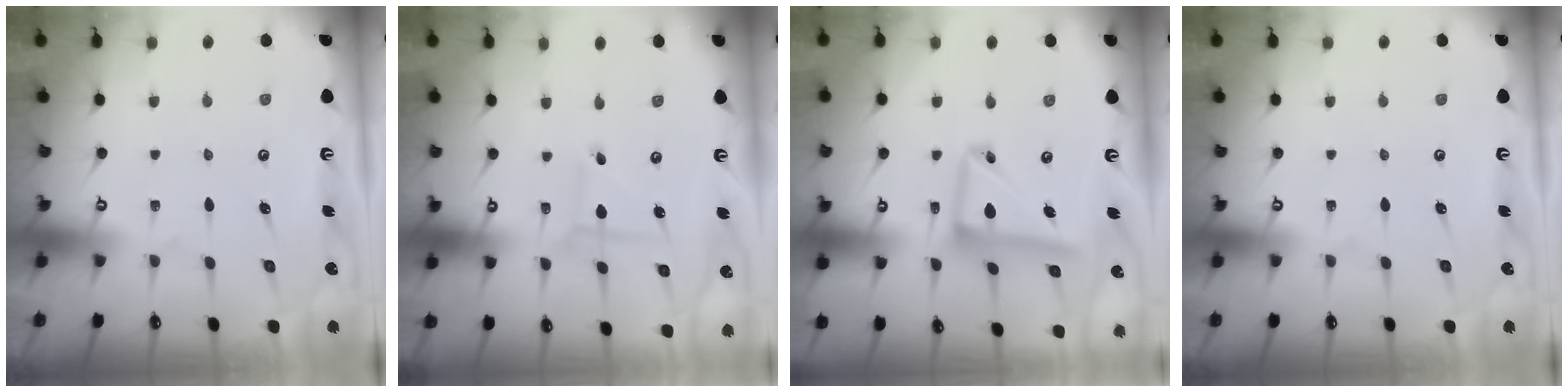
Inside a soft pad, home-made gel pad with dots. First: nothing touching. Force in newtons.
{"total": 1.8, "press": 1.8, "slide": 0.2}
{"total": 12.8, "press": 12.7, "slide": 1.2}
{"total": 0.0}